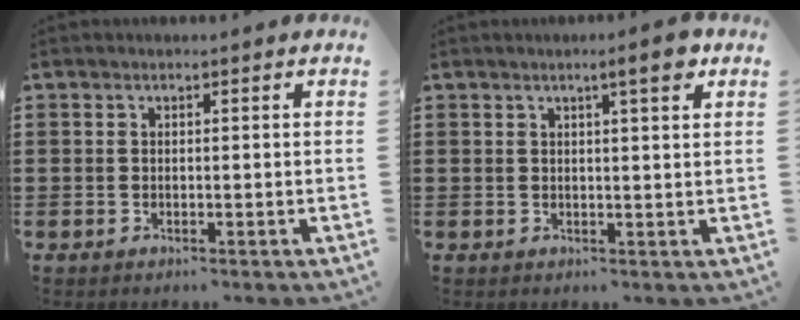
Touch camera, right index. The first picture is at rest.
{"total": 3.8, "force": [2.2, 0.4, 3.1], "torque": [-0.042, -0.006, 0.031]}